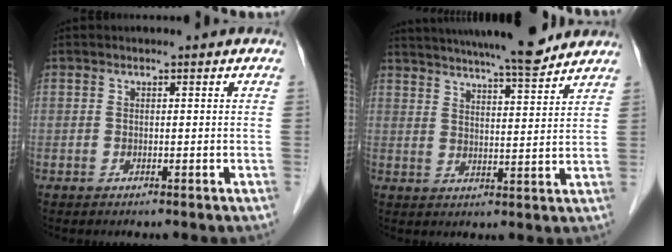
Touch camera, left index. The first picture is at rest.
{"total": 14.7, "force": [12.9, 0.9, 6.9], "torque": [-0.112, 0.006, 0.181]}